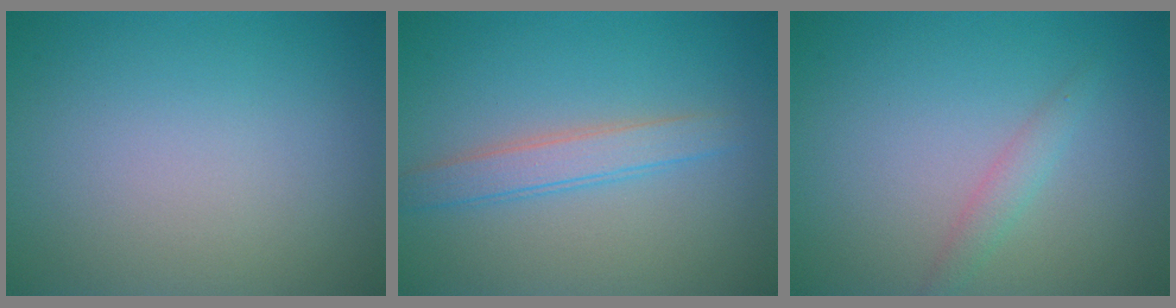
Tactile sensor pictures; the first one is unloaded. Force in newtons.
{"total": 2.6, "press": 2.6, "slide": 0.0}
{"total": 1.4, "press": 1.4, "slide": 0.0}